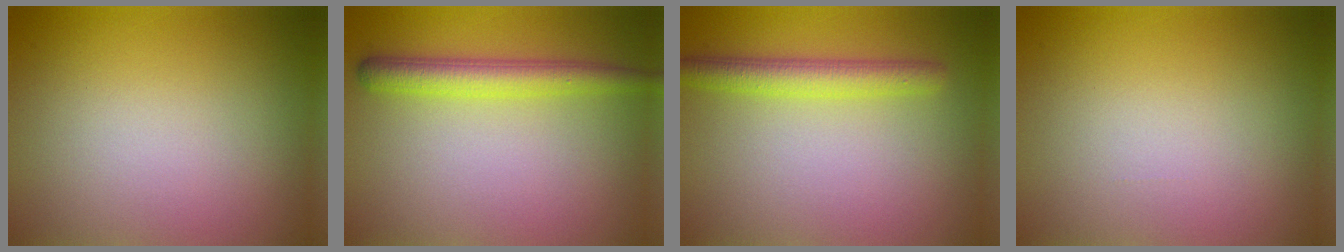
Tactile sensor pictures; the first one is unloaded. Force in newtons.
{"total": 3.5, "press": 3.5, "slide": 0.1}
{"total": 3.2, "press": 3.2, "slide": 0.1}
{"total": 0.0}